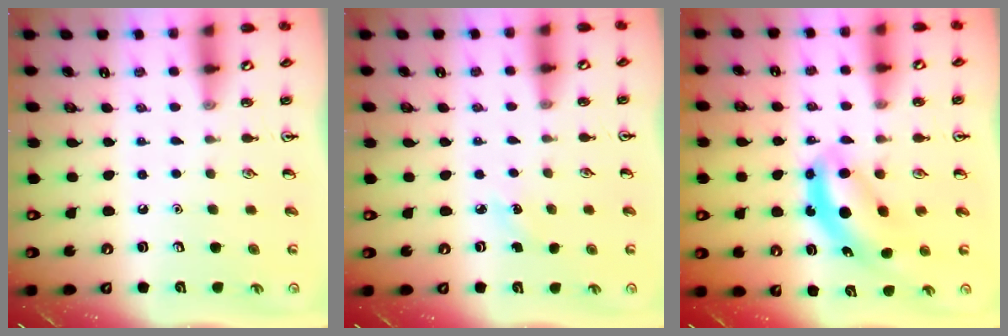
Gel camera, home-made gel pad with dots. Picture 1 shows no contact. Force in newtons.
{"total": 2.8, "press": 2.6, "slide": 1.0}
{"total": 5.6, "press": 5.5, "slide": 1.2}